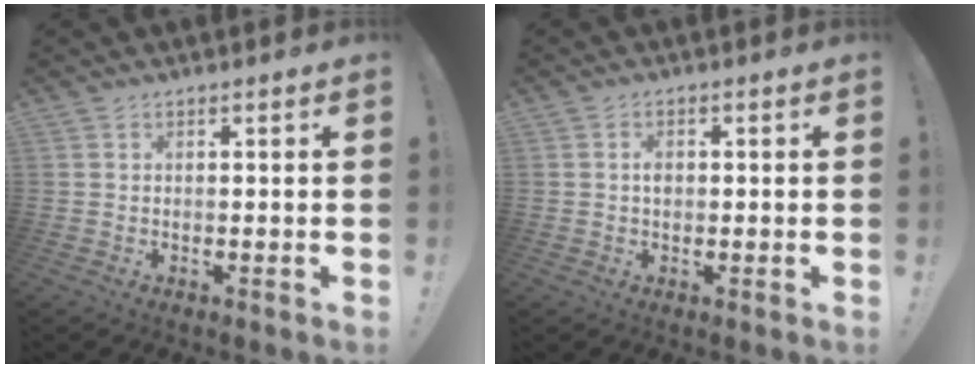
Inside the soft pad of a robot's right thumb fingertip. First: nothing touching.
{"total": 2.0, "force": [-0.1, 1.5, 1.3], "torque": [-0.017, 0.002, -0.004]}